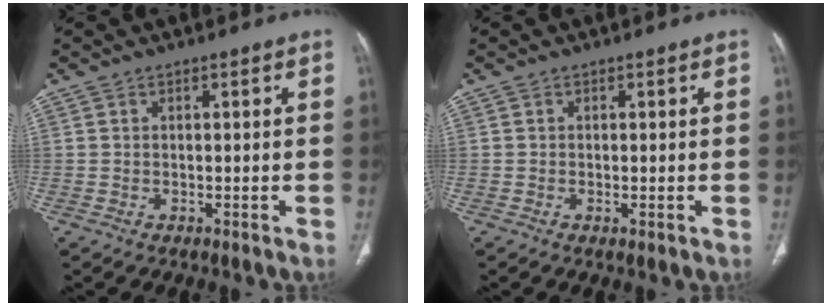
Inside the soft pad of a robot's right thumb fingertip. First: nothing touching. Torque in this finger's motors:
{"motor_torque": [-0.15, 0.01, -0.16, -0.14, -0.01]}